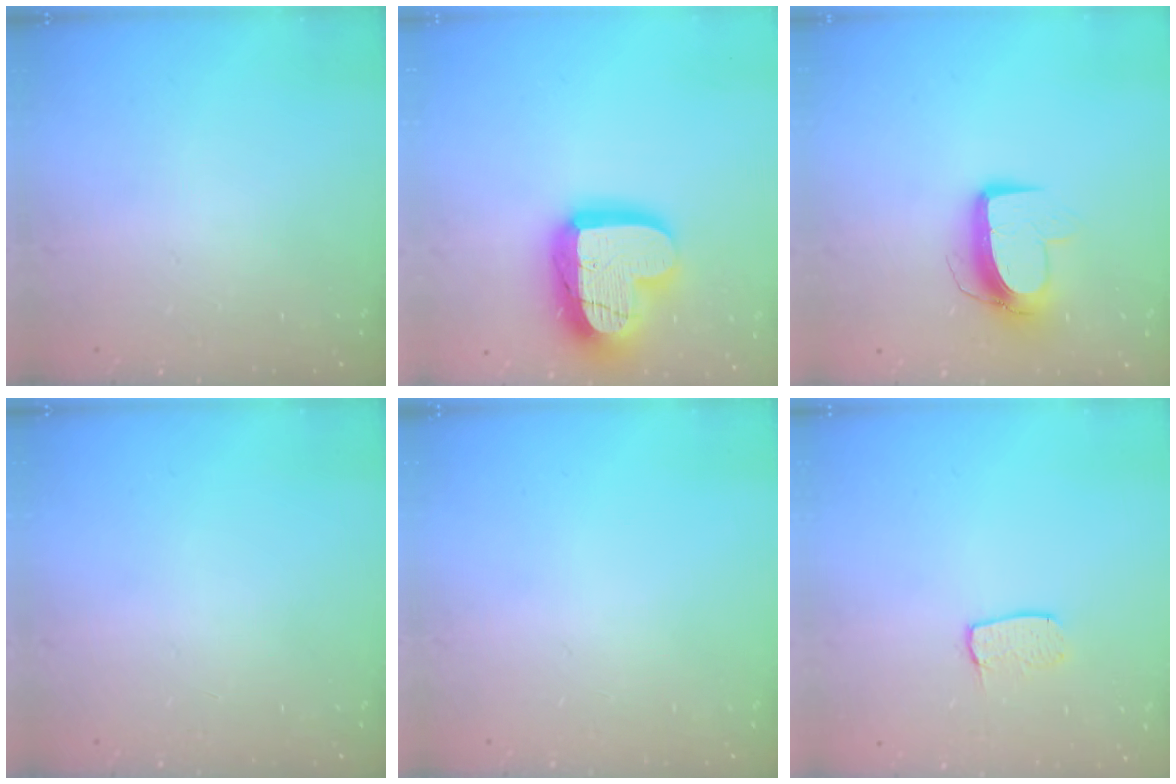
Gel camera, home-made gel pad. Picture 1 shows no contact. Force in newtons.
{"total": 19.8, "press": 19.8, "slide": 1.5}
{"total": 10.2, "press": 10.2, "slide": 0.6}
{"total": 0.0}
{"total": 0.0}
{"total": 6.0, "press": 6.0, "slide": 0.5}